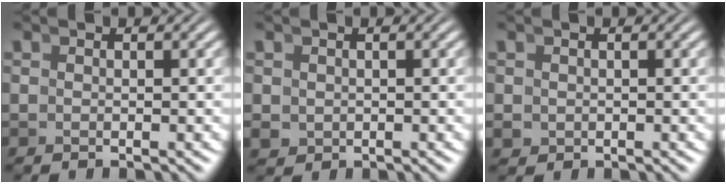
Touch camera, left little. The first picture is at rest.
{"total": 1.5, "force": [-0.4, 1.4, 0.4], "torque": [-0.020, -0.021, 0.007]}
{"total": 1.1, "force": [-0.4, 1.0, 0.3], "torque": [-0.012, -0.015, 0.003]}